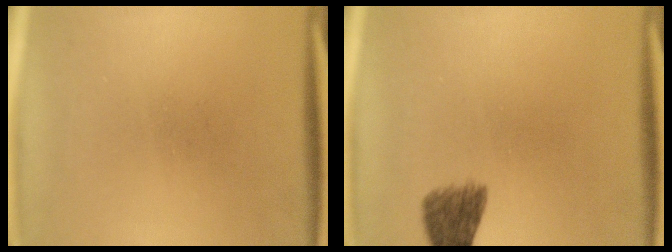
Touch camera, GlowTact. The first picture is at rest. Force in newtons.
{"total": 4.6}